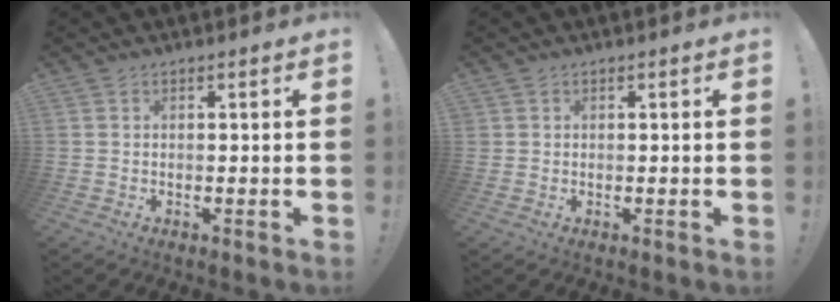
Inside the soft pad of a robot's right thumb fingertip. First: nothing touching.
{"total": 0.8, "force": [0.3, 0.8, 0.0], "torque": [0.000, 0.001, 0.006]}